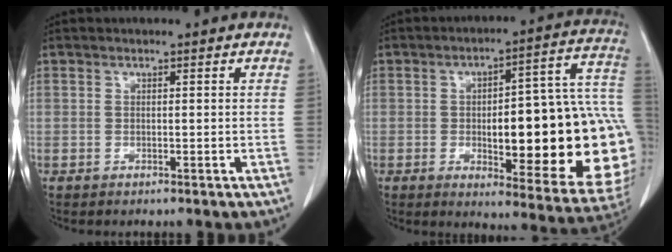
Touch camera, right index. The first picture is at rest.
{"total": 26.6, "force": [-2.8, 6.3, 25.7], "torque": [-0.249, 0.029, -0.022]}